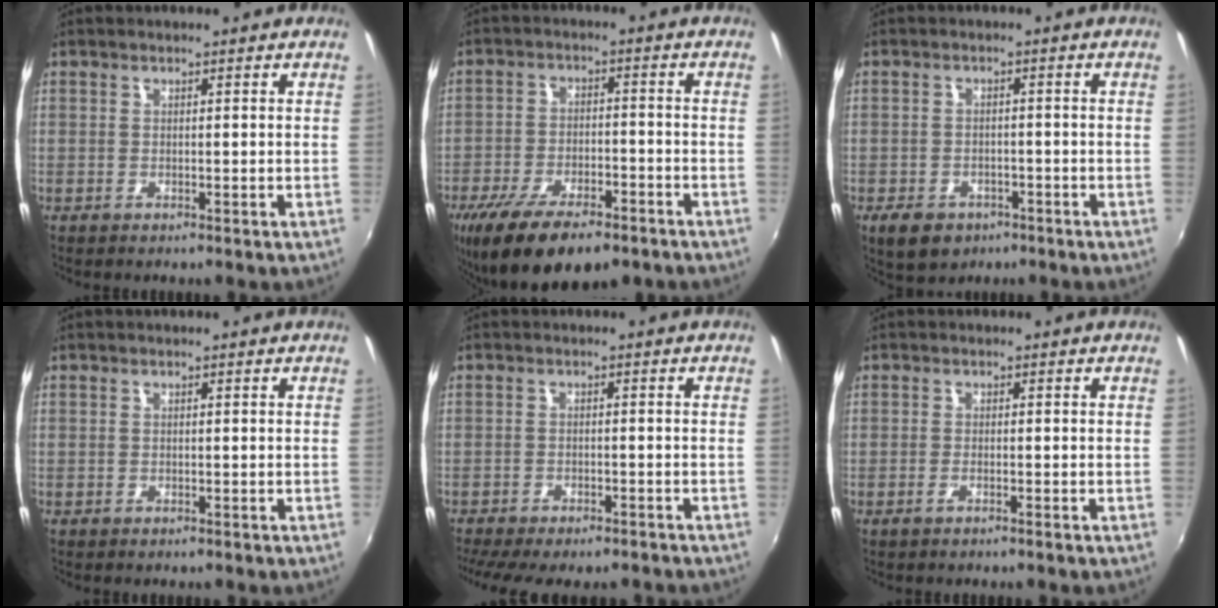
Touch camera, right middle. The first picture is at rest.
{"total": 17.1, "force": [-11.9, 6.4, 10.6], "torque": [-0.215, -0.046, -0.189]}
{"total": 6.1, "force": [-3.7, 4.1, 2.8], "torque": [-0.066, -0.008, -0.053]}
{"total": 0.0}
{"total": 10.5, "force": [-9.1, 2.3, 4.9], "torque": [-0.109, -0.033, -0.134]}
{"total": 1.2, "force": [-0.9, -0.1, 0.8], "torque": [-0.020, -0.002, -0.018]}